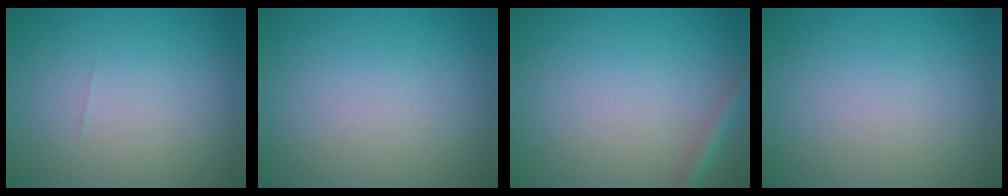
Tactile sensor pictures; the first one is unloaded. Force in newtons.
{"total": 0.0}
{"total": 1.8, "press": 1.8, "slide": 0.1}
{"total": 0.0}